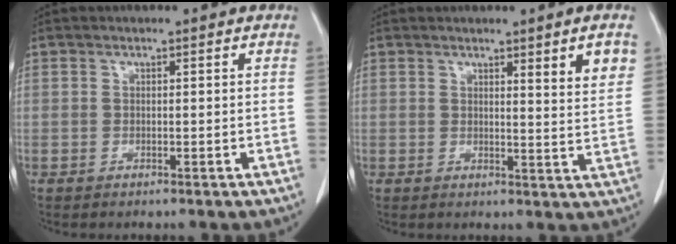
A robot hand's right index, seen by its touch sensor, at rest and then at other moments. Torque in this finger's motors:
{"motor_torque": [0.07, 0.16, 0.06, 0.02]}